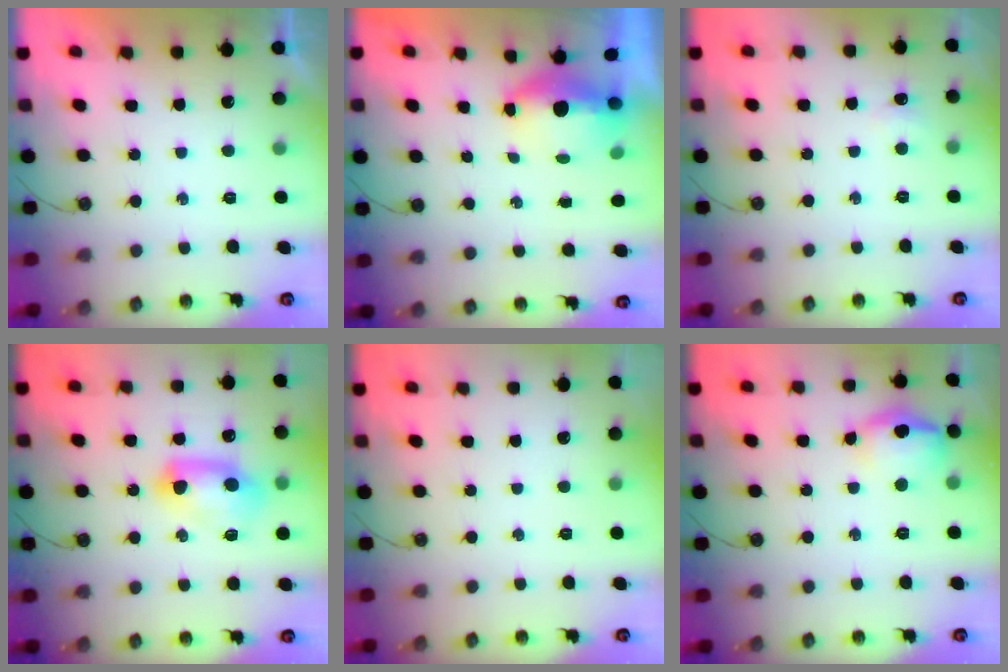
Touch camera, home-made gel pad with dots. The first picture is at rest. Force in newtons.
{"total": 11.4, "press": 6.5, "slide": 9.4}
{"total": 3.9, "press": 3.9, "slide": 0.6}
{"total": 12.7, "press": 12.4, "slide": 2.7}
{"total": 0.0}
{"total": 11.9, "press": 11.7, "slide": 2.2}